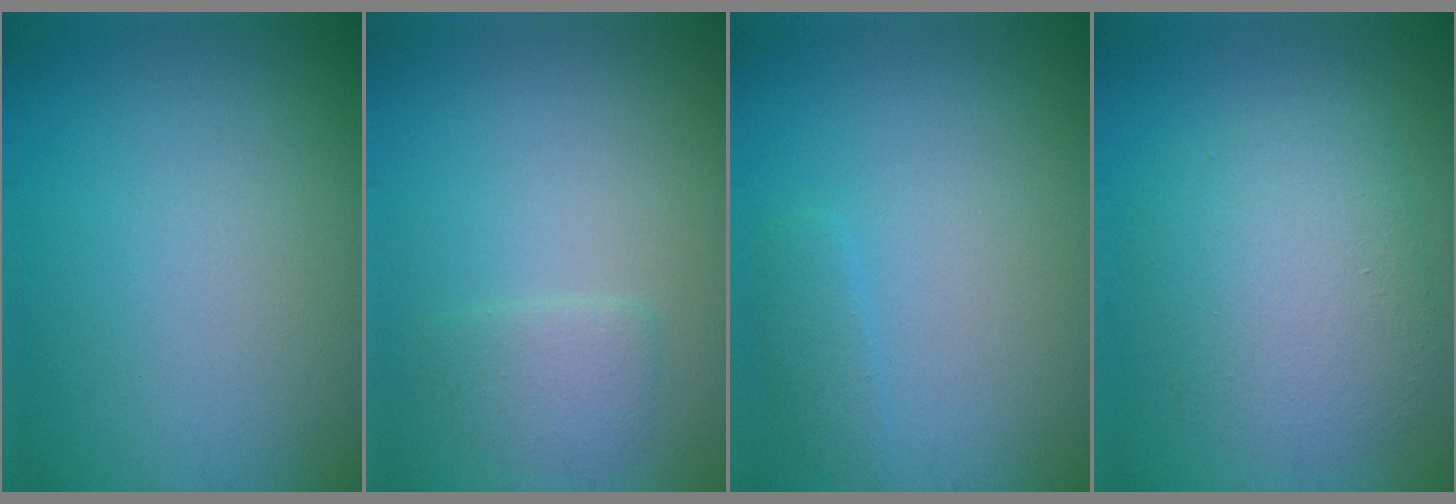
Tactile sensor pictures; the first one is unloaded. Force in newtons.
{"total": 1.7, "press": 1.6, "slide": 0.2}
{"total": 1.2, "press": 1.2, "slide": 0.2}
{"total": 5.5, "press": 5.5, "slide": 0.2}